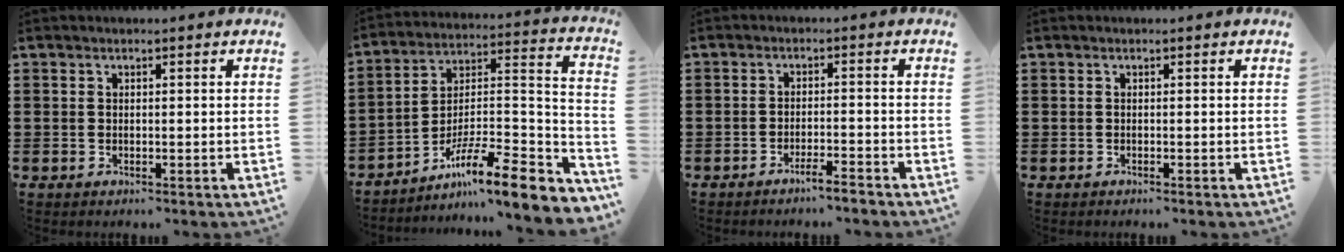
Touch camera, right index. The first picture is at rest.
{"total": 11.3, "force": [-7.5, 1.9, 8.2], "torque": [-0.125, 0.007, -0.139]}
{"total": 3.0, "force": [-2.6, -0.2, 1.3], "torque": [-0.023, -0.001, -0.051]}
{"total": 0.0}